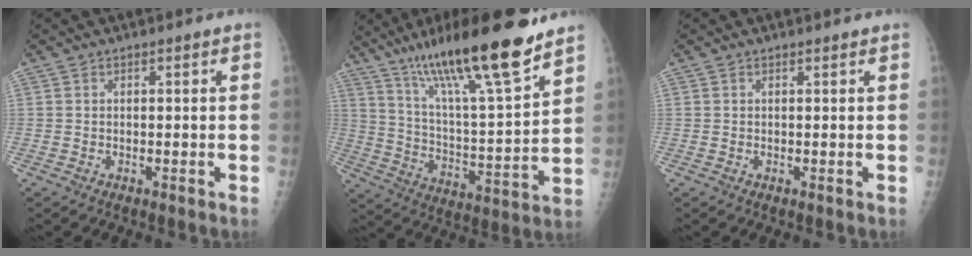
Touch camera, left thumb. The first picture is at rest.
{"total": 22.8, "force": [16.0, 3.1, 15.9], "torque": [-0.253, -0.065, 0.276]}
{"total": 0.5, "force": [0.5, 0.1, 0.1], "torque": [-0.002, -0.001, 0.007]}